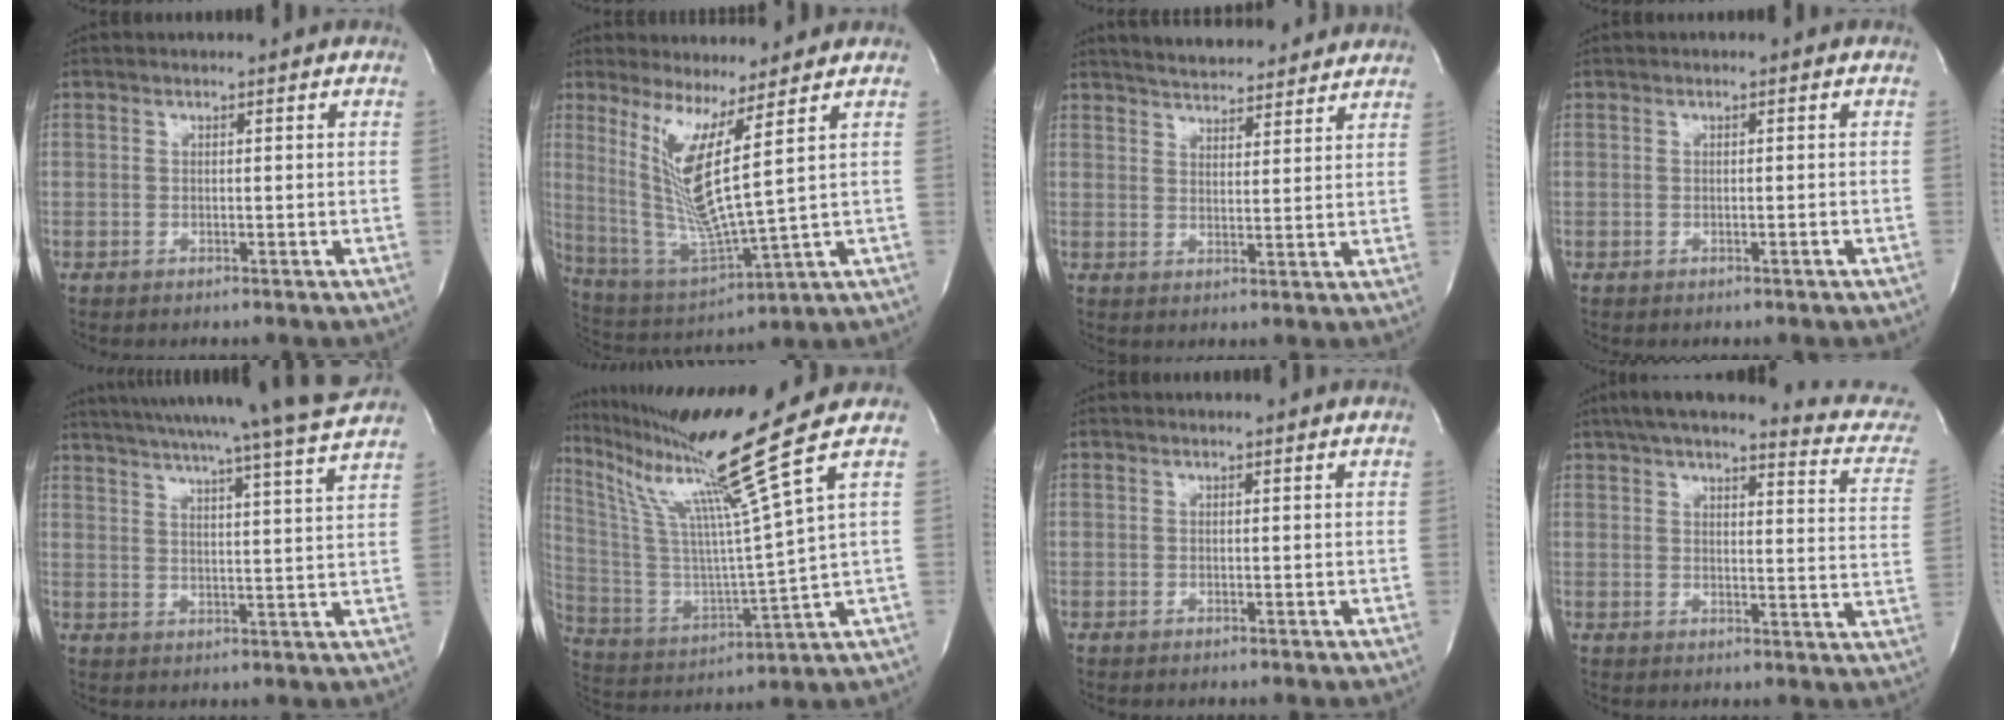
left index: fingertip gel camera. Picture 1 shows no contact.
{"total": 10.5, "force": [3.8, -0.9, 9.7], "torque": [-0.207, -0.030, 0.086]}
{"total": 12.2, "force": [11.2, 2.7, 3.9], "torque": [-0.052, 0.013, 0.152]}
{"total": 1.0, "force": [-0.6, -0.2, 0.8], "torque": [-0.016, 0.001, -0.003]}
{"total": 21.8, "force": [19.8, -2.4, 8.8], "torque": [-0.150, -0.047, 0.264]}
{"total": 16.8, "force": [12.3, -5.3, 10.2], "torque": [-0.191, -0.054, 0.231]}
{"total": 0.0}
{"total": 18.0, "force": [15.8, 2.5, 8.3], "torque": [-0.101, -0.023, 0.180]}